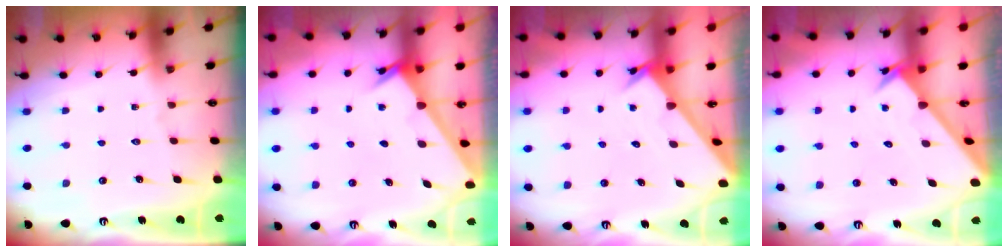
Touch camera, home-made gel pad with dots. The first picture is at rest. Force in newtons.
{"total": 2.3, "press": 2.3, "slide": 0.2}
{"total": 2.4, "press": 2.4, "slide": 0.2}
{"total": 2.2, "press": 2.2, "slide": 0.2}